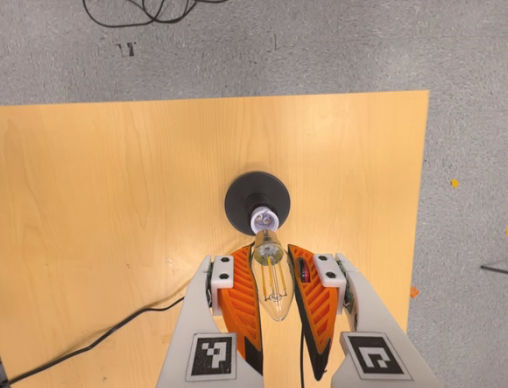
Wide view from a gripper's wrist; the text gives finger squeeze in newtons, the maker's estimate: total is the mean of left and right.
{"total": 21.0, "left": 23.4, "right": 18.7}